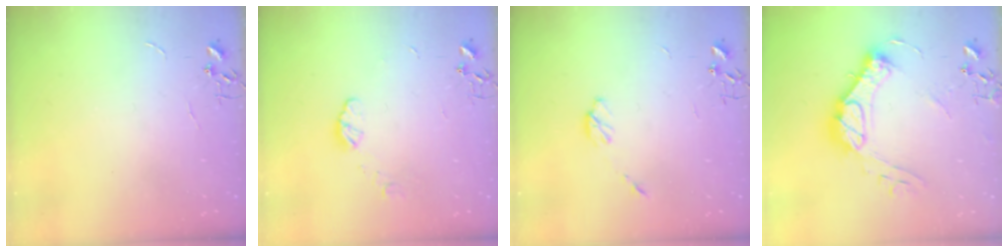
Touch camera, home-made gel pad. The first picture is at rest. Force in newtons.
{"total": 5.4, "press": 5.4, "slide": 0.6}
{"total": 4.7, "press": 4.6, "slide": 0.7}
{"total": 16.6, "press": 16.5, "slide": 1.9}